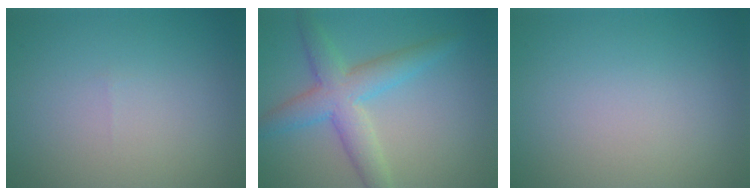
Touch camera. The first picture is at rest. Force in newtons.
{"total": 4.9, "press": 4.9, "slide": 0.1}
{"total": 0.0}